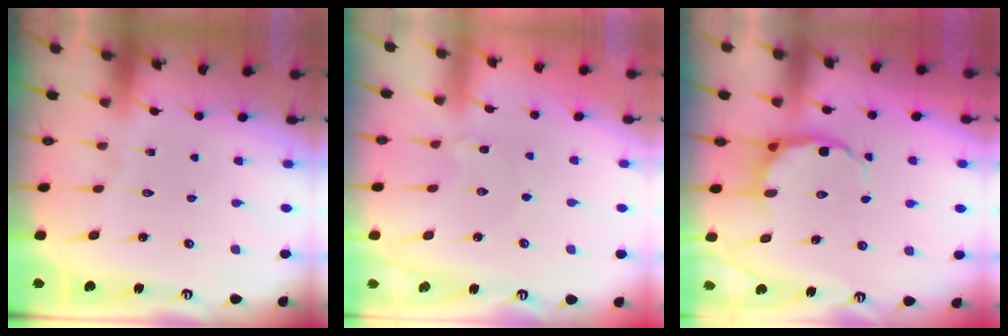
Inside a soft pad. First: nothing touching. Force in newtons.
{"total": 2.6, "press": 2.6, "slide": 0.3}
{"total": 7.2, "press": 7.0, "slide": 1.6}